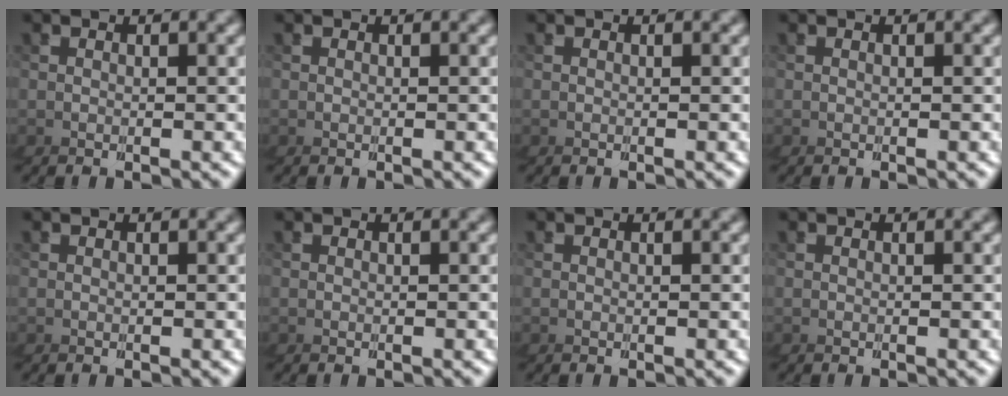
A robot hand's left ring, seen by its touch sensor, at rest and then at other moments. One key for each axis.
{"total": 0.0}
{"total": 0.0}
{"total": 0.0}
{"total": 0.0}
{"total": 0.0}
{"total": 0.0}
{"total": 0.0}